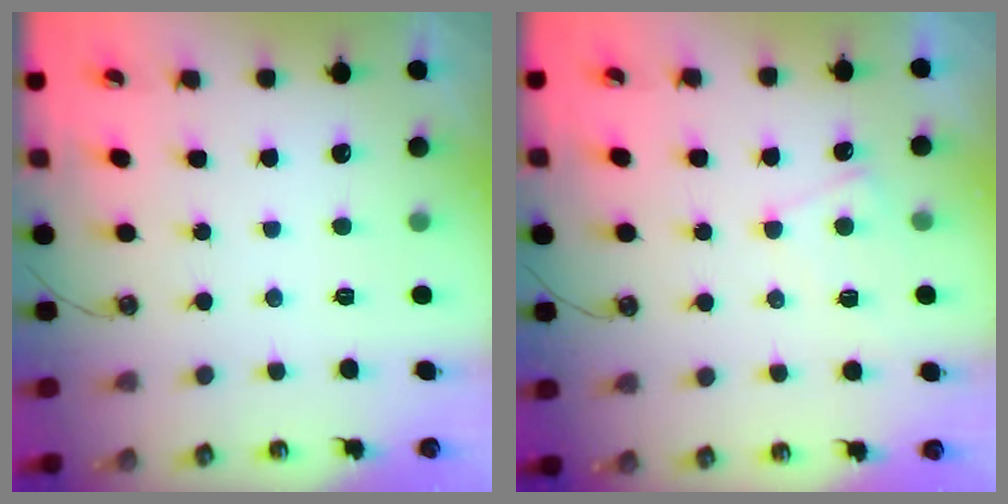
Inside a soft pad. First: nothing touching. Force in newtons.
{"total": 2.3, "press": 2.3, "slide": 0.3}